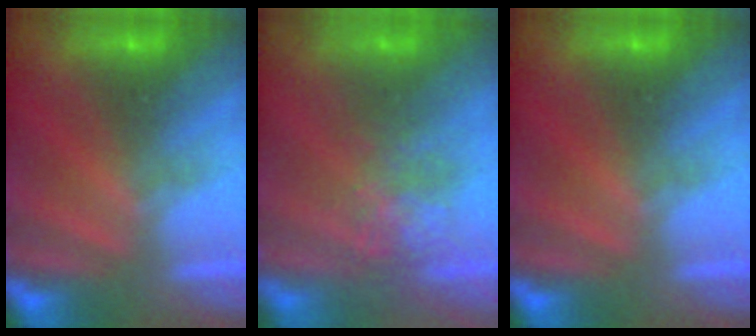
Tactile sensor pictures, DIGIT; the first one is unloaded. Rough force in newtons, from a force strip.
{"total": 3.7}
{"total": 0.0}